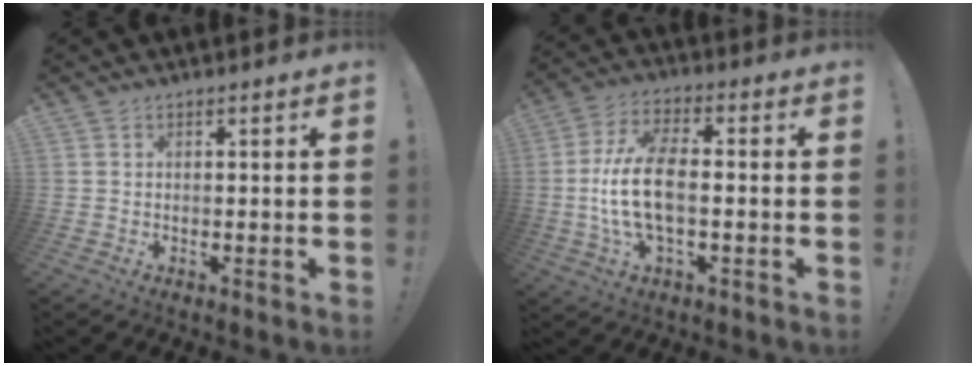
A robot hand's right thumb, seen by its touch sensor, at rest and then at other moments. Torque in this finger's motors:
{"motor_torque": [1.45, 2.41, 1.16, -0.88, 0.15]}